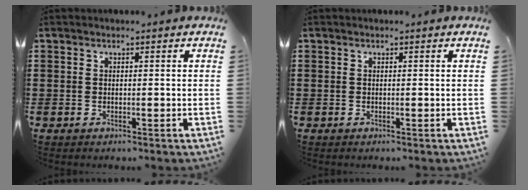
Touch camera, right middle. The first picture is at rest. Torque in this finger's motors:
{"motor_torque": [-0.36, 0.12, 0.00, -0.01]}